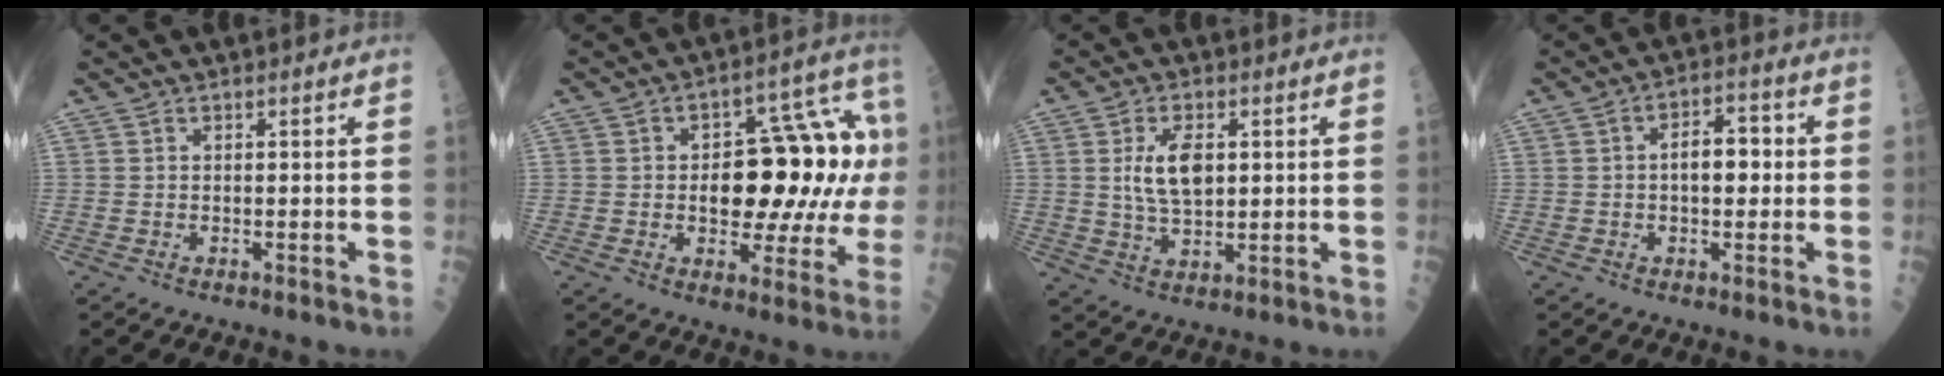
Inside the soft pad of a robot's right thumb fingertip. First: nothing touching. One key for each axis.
{"total": 19.4, "fx": 1.1, "fy": 9.9, "fz": 16.6, "tx": -0.181, "ty": 0.036, "tz": 0.020}
{"total": 7.8, "fx": 1.5, "fy": 3.9, "fz": 6.6, "tx": -0.112, "ty": -0.008, "tz": 0.032}
{"total": 6.8, "fx": 0.2, "fy": 3.7, "fz": 5.7, "tx": -0.070, "ty": 0.018, "tz": -0.003}